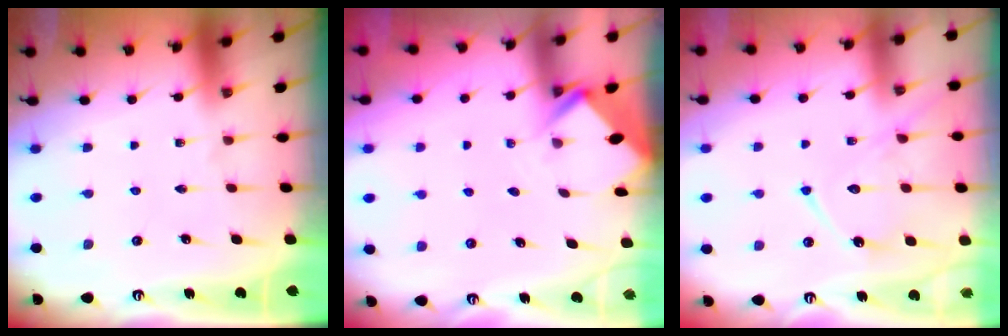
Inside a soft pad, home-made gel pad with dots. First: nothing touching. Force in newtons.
{"total": 2.7, "press": 2.7, "slide": 0.2}
{"total": 12.5, "press": 12.5, "slide": 1.2}